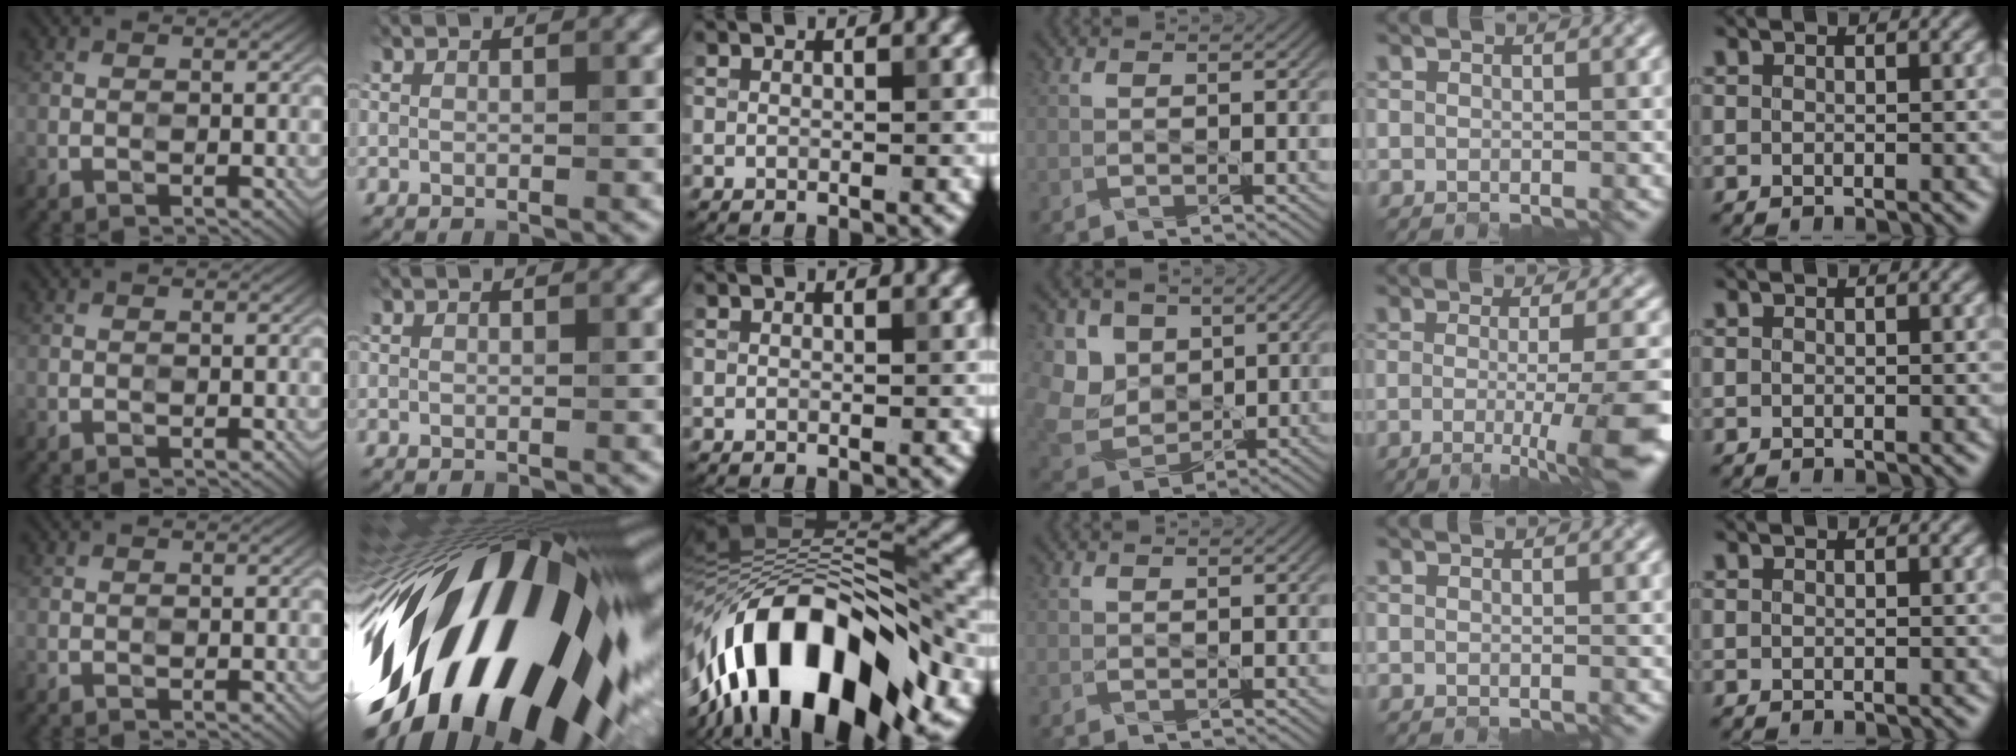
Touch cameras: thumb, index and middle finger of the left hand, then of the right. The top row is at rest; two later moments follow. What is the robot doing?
{"motion": "close", "object": "pencil case"}